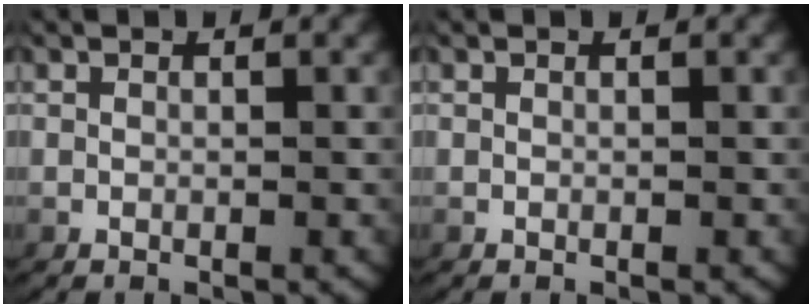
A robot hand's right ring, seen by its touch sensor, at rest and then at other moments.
{"total": 0.0}